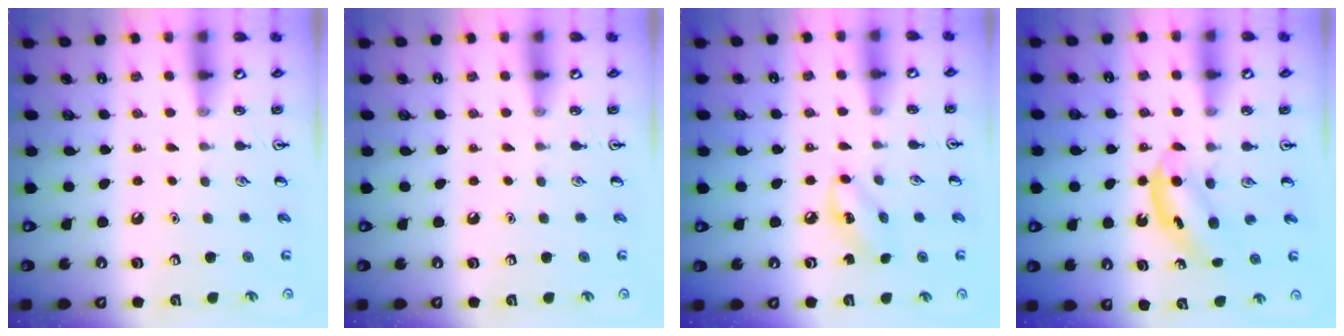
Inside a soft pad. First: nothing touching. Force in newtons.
{"total": 0.0}
{"total": 5.2, "press": 5.1, "slide": 0.8}
{"total": 4.9, "press": 4.8, "slide": 0.7}